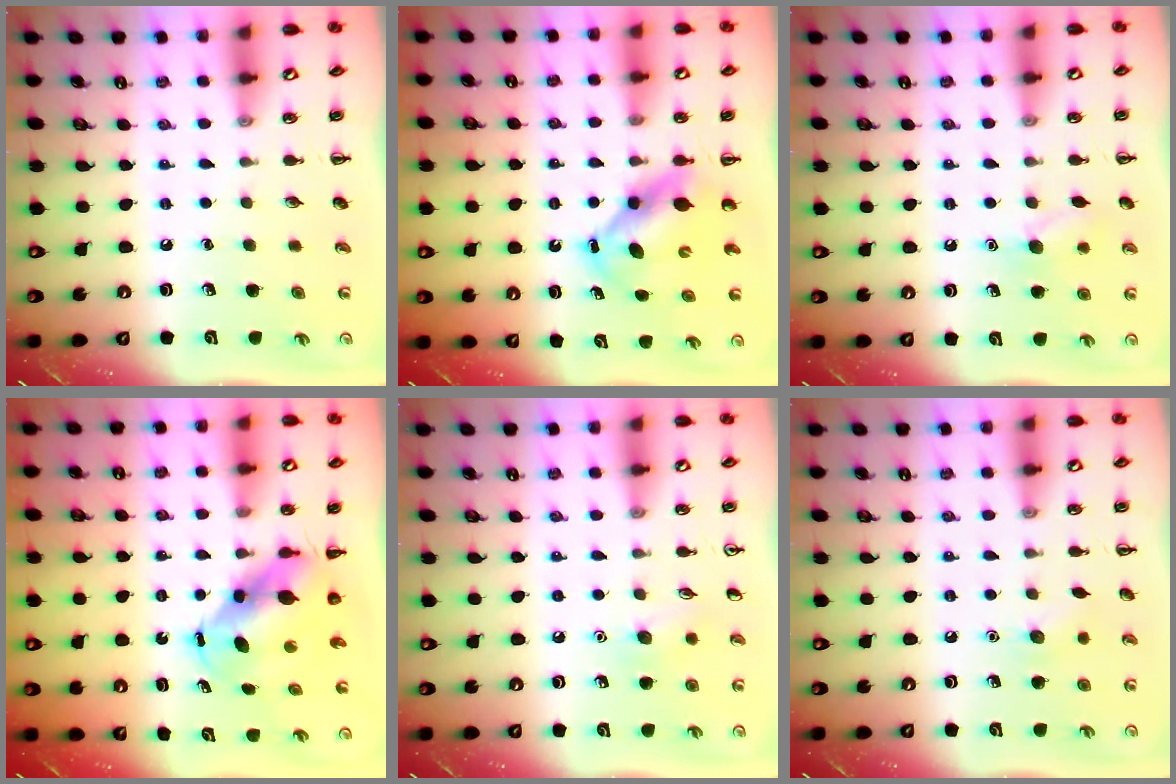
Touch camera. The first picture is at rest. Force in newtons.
{"total": 6.6, "press": 6.5, "slide": 1.2}
{"total": 7.8, "press": 7.8, "slide": 1.2}
{"total": 6.3, "press": 6.1, "slide": 1.6}
{"total": 6.7, "press": 6.4, "slide": 2.1}
{"total": 5.9, "press": 5.7, "slide": 1.4}